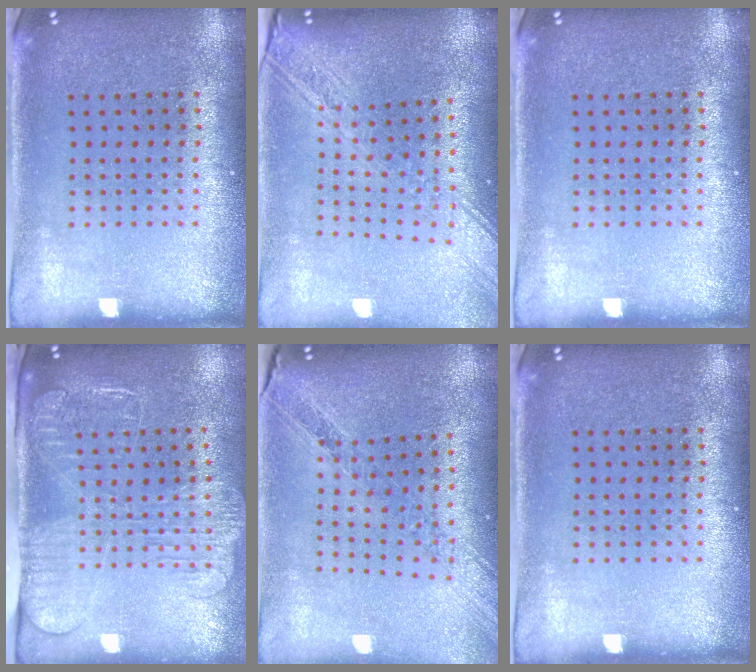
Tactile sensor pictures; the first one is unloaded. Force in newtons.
{"total": 2.6, "press": 2.1, "slide": 1.6}
{"total": 0.0}
{"total": 2.5, "press": 1.9, "slide": 1.5}
{"total": 1.2, "press": 1.2, "slide": 0.1}
{"total": 0.0}